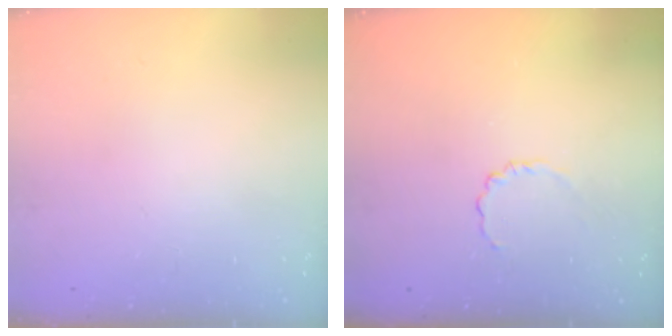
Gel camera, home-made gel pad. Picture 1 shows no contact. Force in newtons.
{"total": 3.0, "press": 2.8, "slide": 1.0}